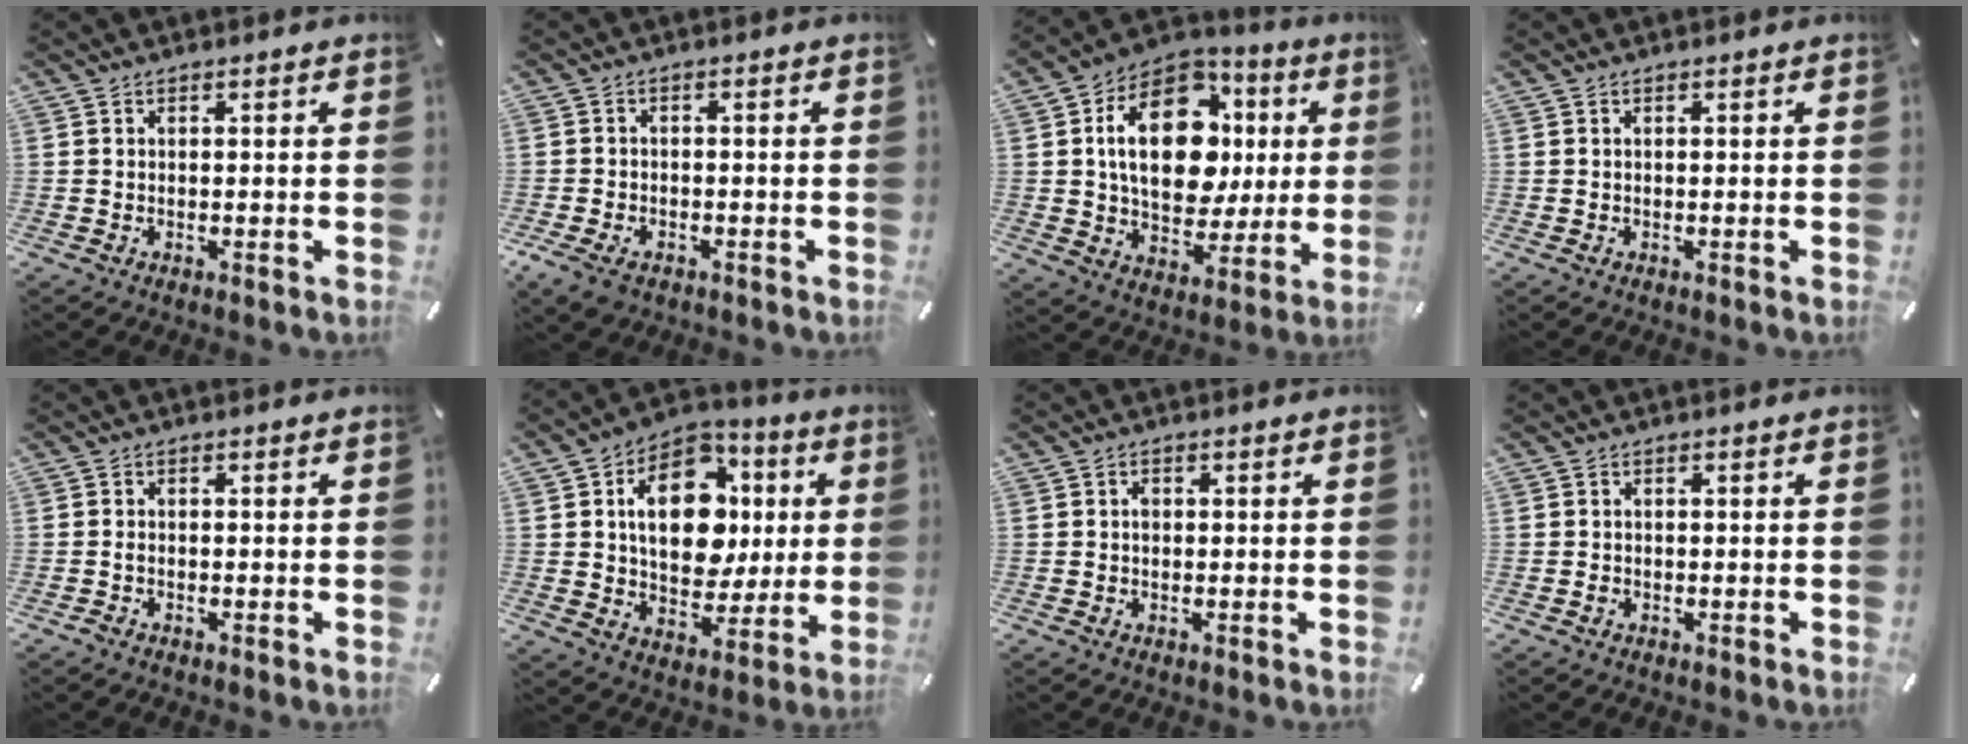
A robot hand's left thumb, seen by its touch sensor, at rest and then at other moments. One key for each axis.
{"total": 4.2, "fx": -2.4, "fy": 2.7, "fz": 2.1, "tx": -0.054, "ty": 0.007, "tz": -0.048}
{"total": 20.9, "fx": 3.7, "fy": 14.2, "fz": 14.8, "tx": -0.253, "ty": -0.002, "tz": 0.062}
{"total": 0.0}
{"total": 0.9, "fx": -0.6, "fy": 0.4, "fz": 0.5, "tx": -0.011, "ty": -0.001, "tz": -0.012}
{"total": 17.6, "fx": 3.1, "fy": 12.7, "fz": 11.9, "tx": -0.187, "ty": 0.000, "tz": 0.059}
{"total": 1.2, "fx": 0.0, "fy": 1.0, "fz": 0.8, "tx": -0.017, "ty": 0.003, "tz": 0.000}
{"total": 0.8, "fx": -0.2, "fy": 0.7, "fz": 0.2, "tx": -0.002, "ty": 0.005, "tz": -0.007}